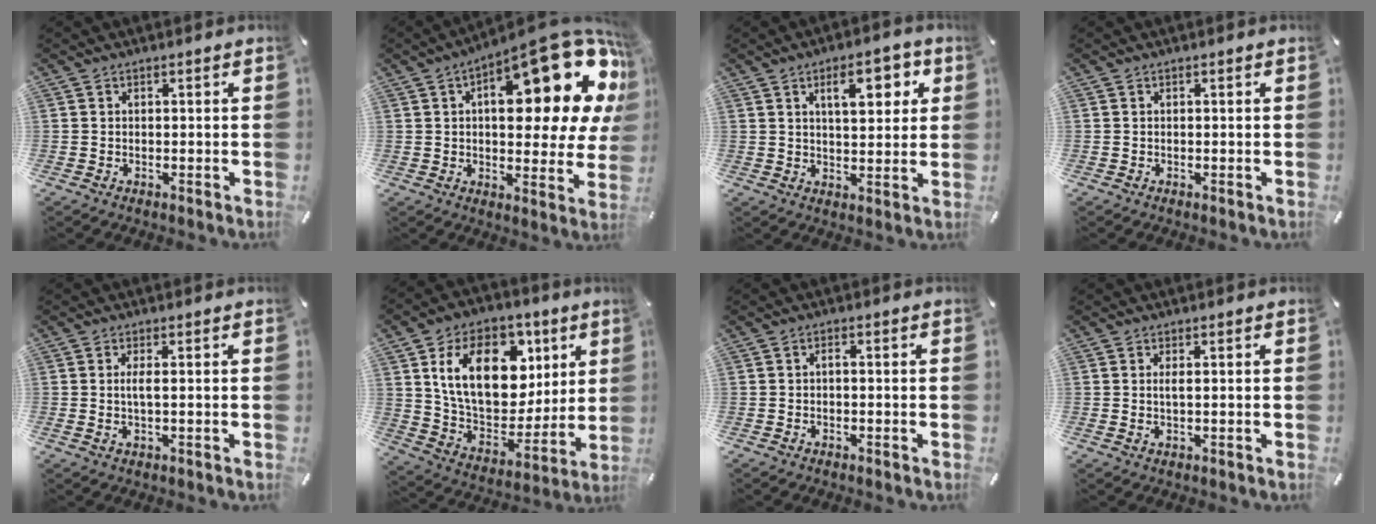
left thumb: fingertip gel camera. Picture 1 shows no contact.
{"total": 23.7, "force": [10.7, 9.3, 19.0], "torque": [-0.247, -0.076, 0.168]}
{"total": 8.7, "force": [4.0, 3.9, 6.7], "torque": [-0.093, -0.008, 0.060]}
{"total": 0.0}
{"total": 3.2, "force": [0.3, 0.4, 3.1], "torque": [-0.067, -0.007, 0.001]}
{"total": 21.8, "force": [7.7, 14.8, 14.1], "torque": [-0.239, -0.022, 0.136]}
{"total": 1.1, "force": [-0.4, 0.3, 1.0], "torque": [-0.020, 0.001, -0.007]}
{"total": 2.1, "force": [0.4, 0.2, 2.0], "torque": [-0.032, -0.006, 0.003]}